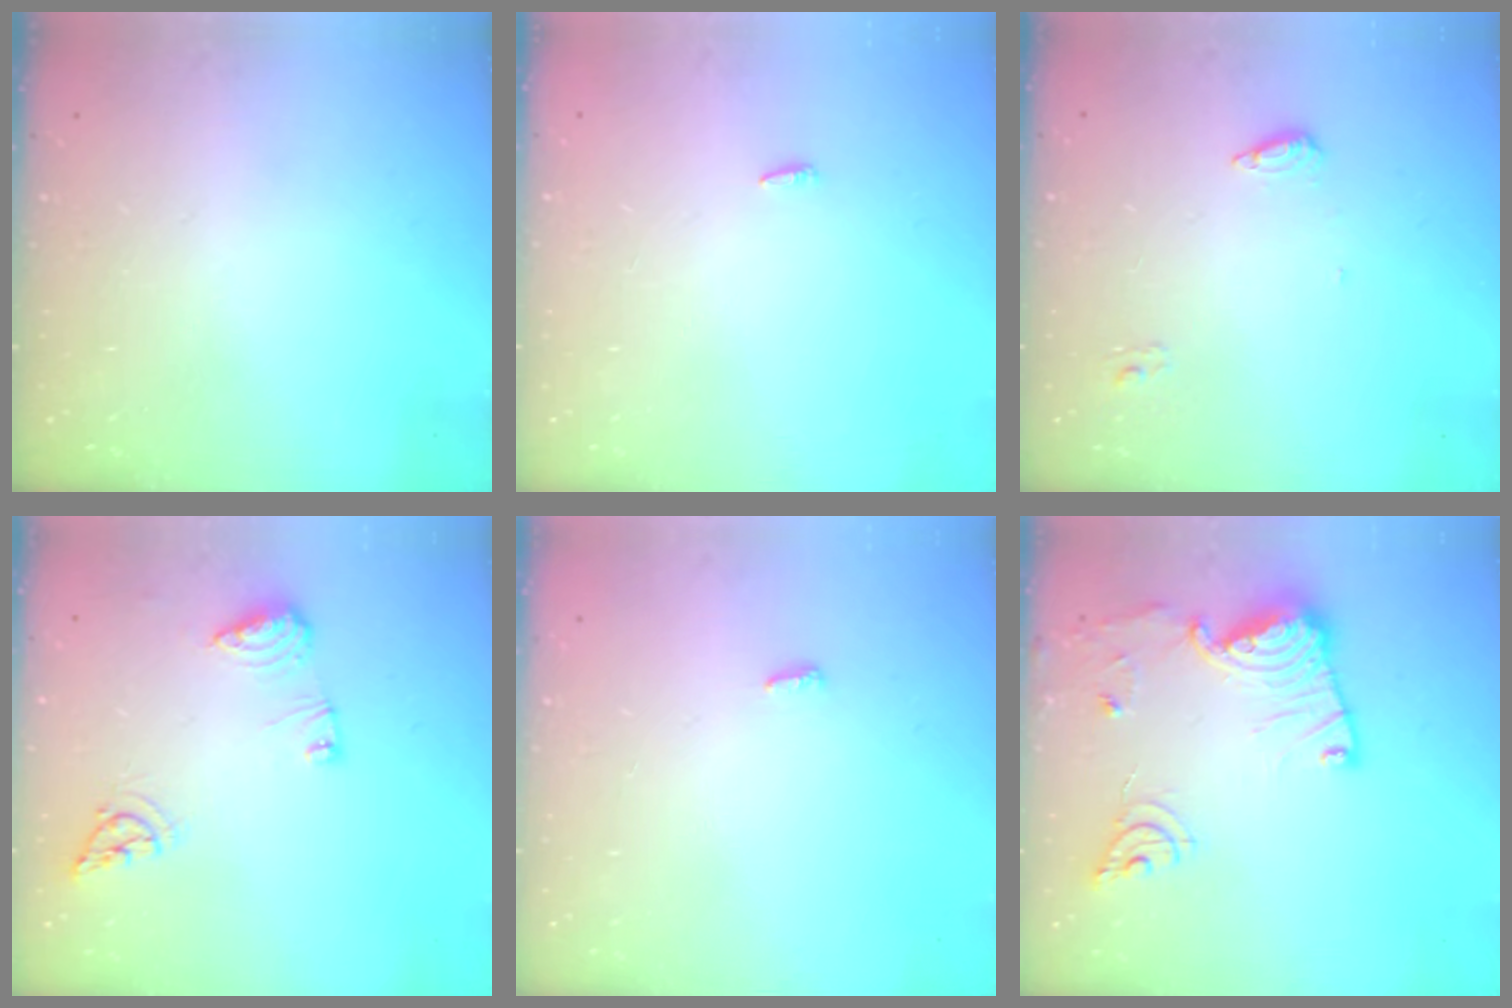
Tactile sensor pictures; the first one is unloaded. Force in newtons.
{"total": 2.1, "press": 1.9, "slide": 0.7}
{"total": 7.0, "press": 7.0, "slide": 0.5}
{"total": 9.7, "press": 9.6, "slide": 1.1}
{"total": 2.8, "press": 2.8, "slide": 0.5}
{"total": 18.4, "press": 18.3, "slide": 1.9}